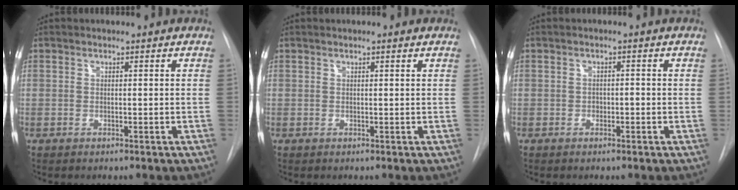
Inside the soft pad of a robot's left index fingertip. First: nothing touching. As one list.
[{"total": 0.7, "force": [0.4, 0.0, 0.5], "torque": [-0.009, 0.002, 0.006]}, {"total": 0.9, "force": [-0.5, 0.6, 0.6], "torque": [-0.005, 0.001, -0.009]}]